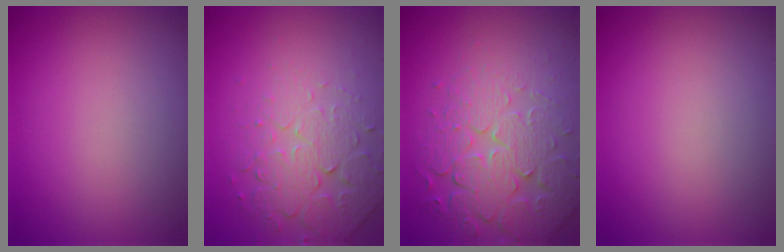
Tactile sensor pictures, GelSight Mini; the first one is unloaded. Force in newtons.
{"total": 5.2, "press": 3.7, "slide": 3.6}
{"total": 6.8, "press": 5.1, "slide": 4.5}
{"total": 0.0}